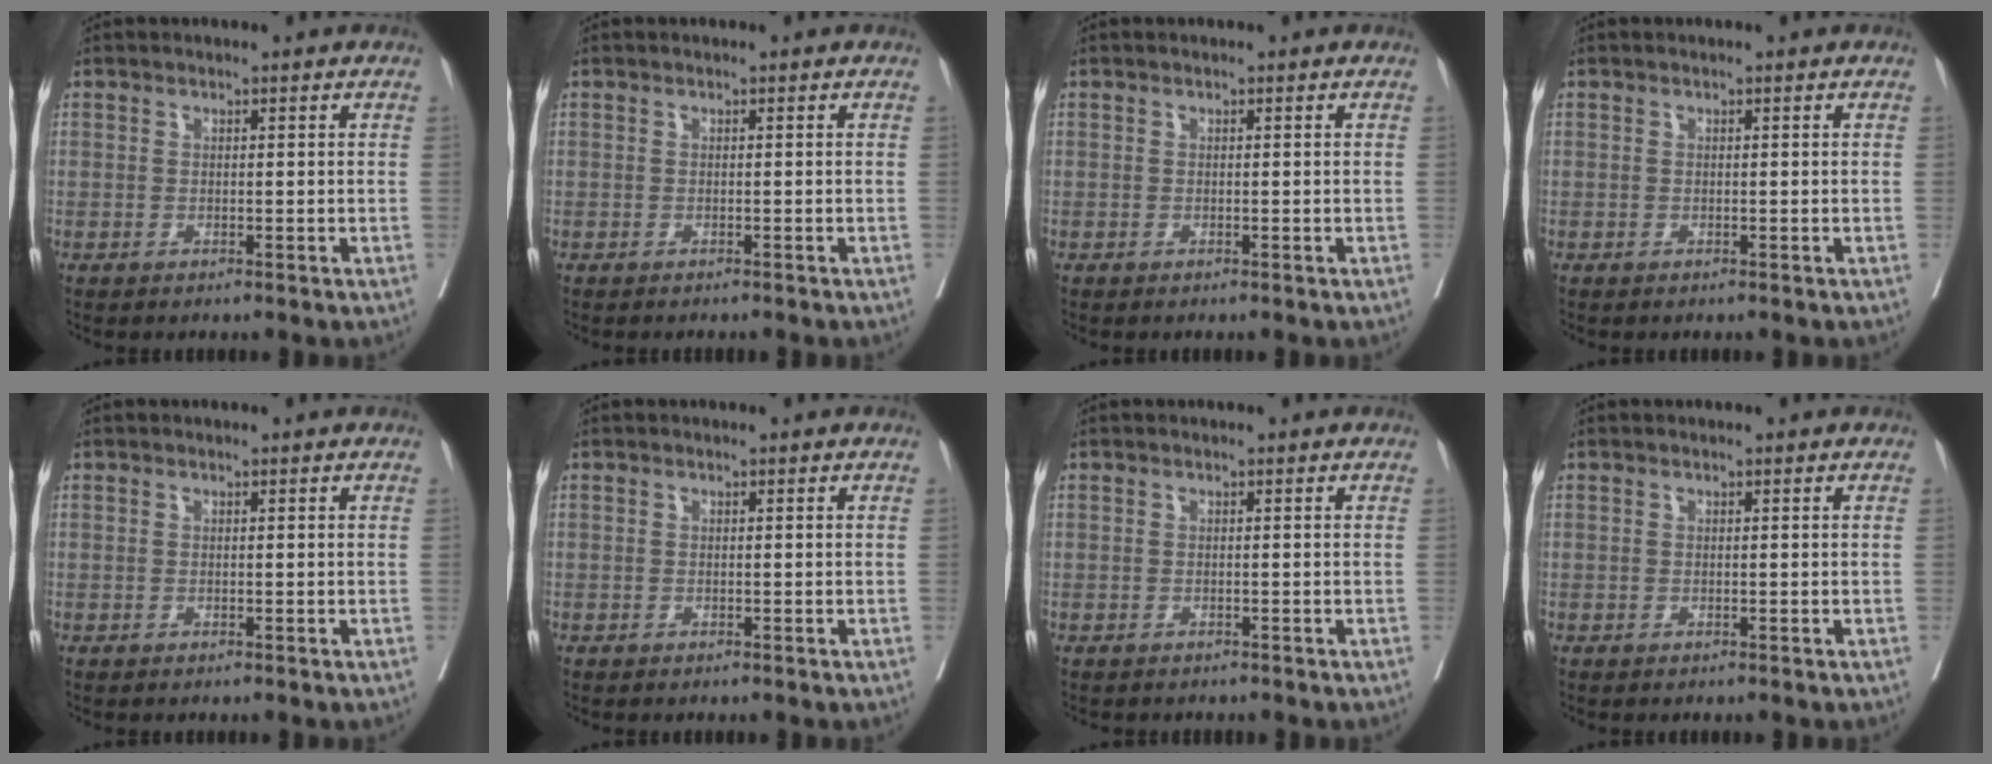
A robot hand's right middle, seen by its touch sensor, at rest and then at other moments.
{"total": 1.4, "force": [-1.3, 0.1, 0.4], "torque": [-0.006, -0.001, -0.017]}
{"total": 0.0}
{"total": 0.0}
{"total": 0.0}
{"total": 0.0}
{"total": 2.0, "force": [-1.8, 0.7, 0.4], "torque": [-0.019, -0.006, -0.025]}
{"total": 0.0}